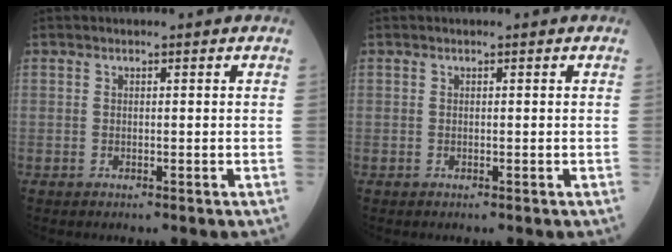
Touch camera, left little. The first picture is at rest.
{"total": 0.0}